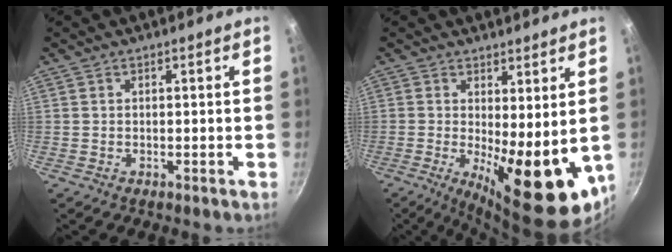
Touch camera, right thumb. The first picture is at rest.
{"total": 14.8, "force": [-0.3, 5.4, 13.8], "torque": [-0.169, -0.023, 0.010]}